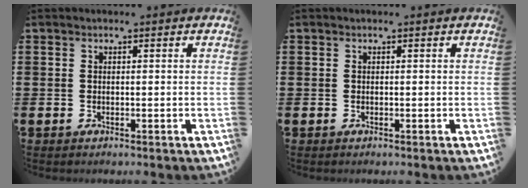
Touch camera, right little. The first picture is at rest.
{"total": 0.0}